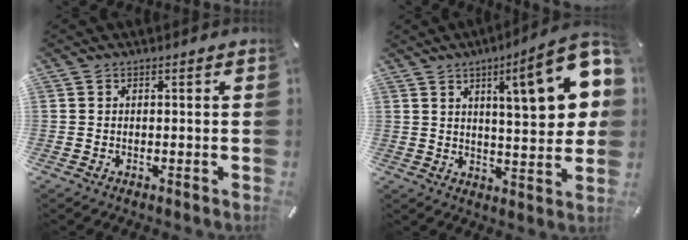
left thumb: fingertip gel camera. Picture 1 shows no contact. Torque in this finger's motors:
{"motor_torque": [2.51, 2.50, 1.72, -1.04, 0.18]}